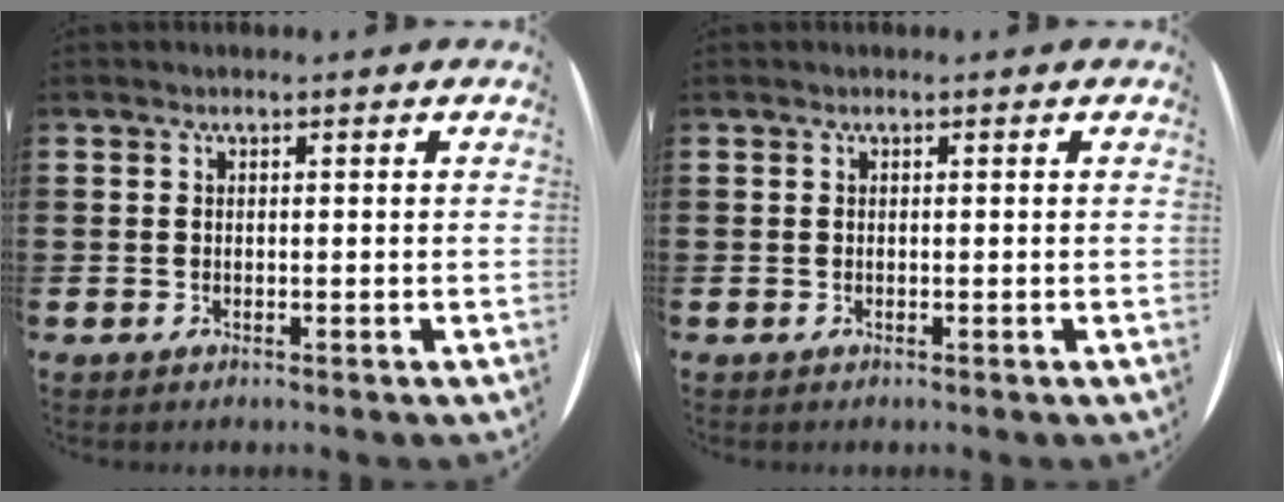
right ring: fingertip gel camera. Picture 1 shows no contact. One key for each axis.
{"total": 0.0}